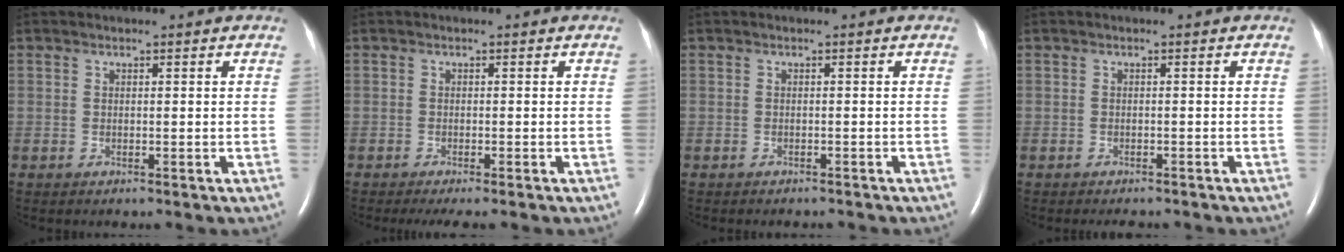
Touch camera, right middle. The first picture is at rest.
{"total": 3.7, "force": [-3.0, 0.3, 2.2], "torque": [-0.031, -0.010, -0.041]}
{"total": 2.8, "force": [-2.5, 0.8, 0.9], "torque": [-0.017, -0.005, -0.025]}
{"total": 3.2, "force": [-2.8, 1.0, 1.2], "torque": [-0.017, -0.005, -0.028]}